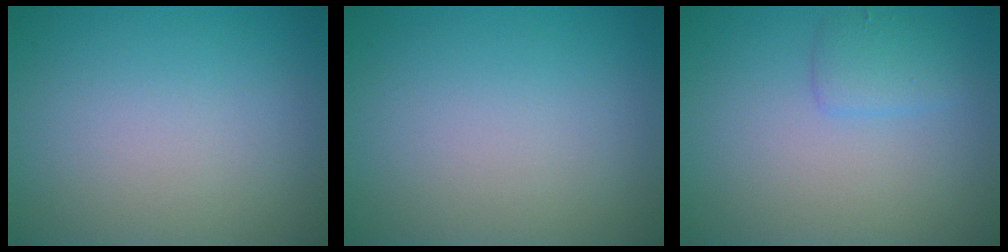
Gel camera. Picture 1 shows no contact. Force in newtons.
{"total": 0.0}
{"total": 1.8, "press": 1.8, "slide": 0.2}